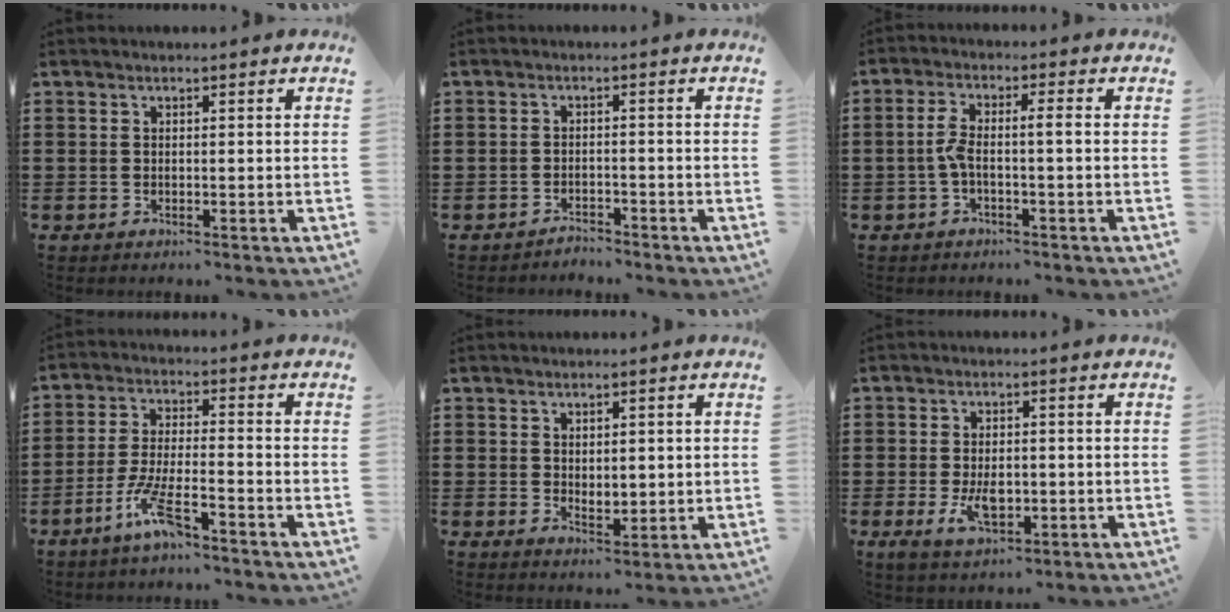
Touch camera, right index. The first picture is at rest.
{"total": 2.1, "force": [-2.1, 0.3, -0.3], "torque": [-0.002, 0.005, -0.048]}
{"total": 4.1, "force": [-0.9, 0.5, 4.0], "torque": [-0.089, -0.004, -0.025]}
{"total": 7.5, "force": [-5.0, 1.1, 5.5], "torque": [-0.128, -0.009, -0.097]}
{"total": 2.1, "force": [1.1, 1.4, 1.0], "torque": [-0.017, 0.005, 0.017]}
{"total": 5.5, "force": [-1.2, 2.8, 4.5], "torque": [-0.075, -0.006, -0.024]}